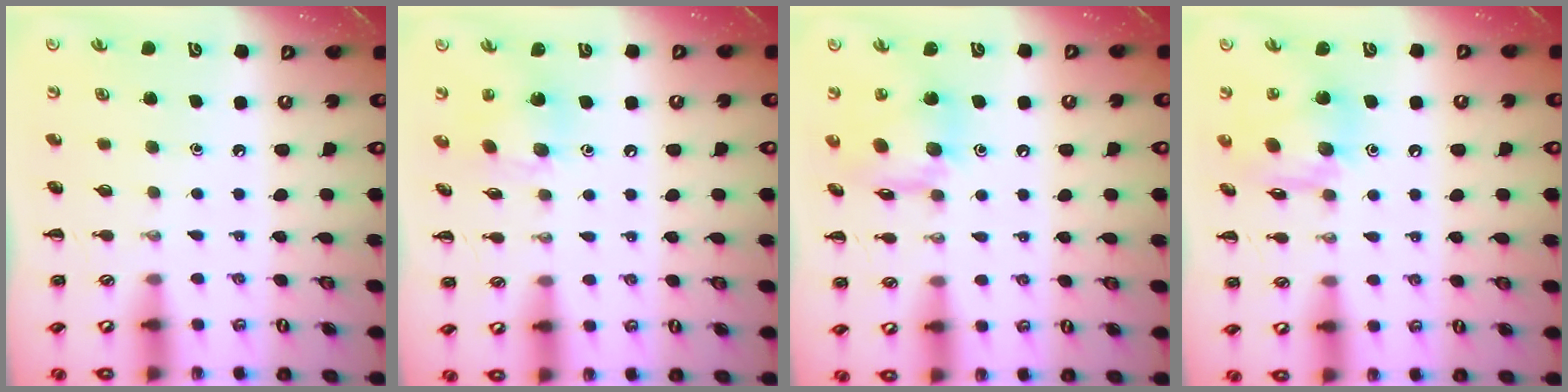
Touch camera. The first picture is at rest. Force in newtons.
{"total": 7.5, "press": 7.5, "slide": 0.6}
{"total": 13.6, "press": 13.5, "slide": 1.9}
{"total": 13.5, "press": 13.4, "slide": 1.6}